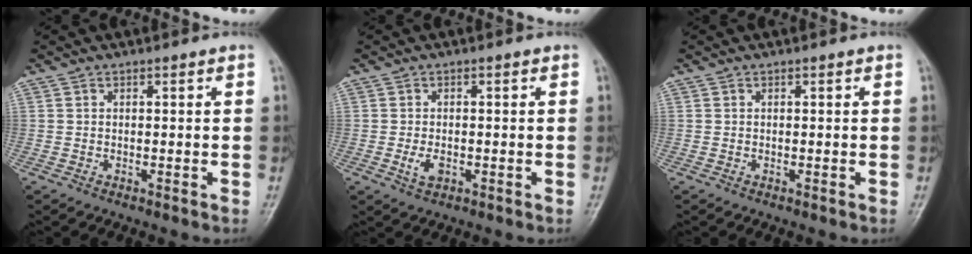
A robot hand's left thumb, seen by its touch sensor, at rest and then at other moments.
{"total": 2.7, "force": [-0.7, 1.6, 2.0], "torque": [-0.039, -0.002, -0.012]}
{"total": 0.0}